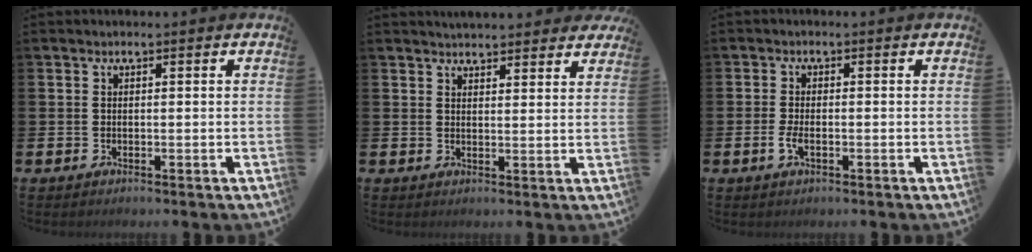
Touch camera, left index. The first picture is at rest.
{"total": 3.7, "force": [3.7, 0.5, 0.2], "torque": [-0.005, -0.017, 0.068]}
{"total": 2.2, "force": [-0.7, 0.9, 1.9], "torque": [-0.034, 0.001, -0.012]}